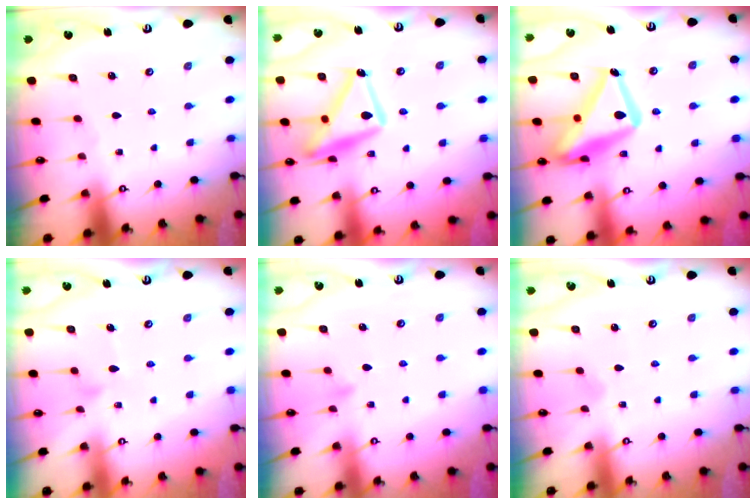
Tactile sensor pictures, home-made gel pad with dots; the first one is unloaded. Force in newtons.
{"total": 18.2, "press": 18.2, "slide": 1.2}
{"total": 21.3, "press": 21.3, "slide": 1.7}
{"total": 7.1, "press": 7.1, "slide": 0.3}
{"total": 4.9, "press": 4.9, "slide": 0.6}
{"total": 4.6, "press": 4.6, "slide": 0.2}